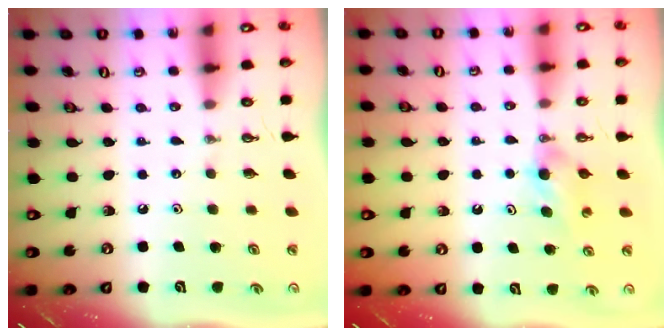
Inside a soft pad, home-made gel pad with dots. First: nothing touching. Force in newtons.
{"total": 4.2, "press": 4.2, "slide": 0.7}